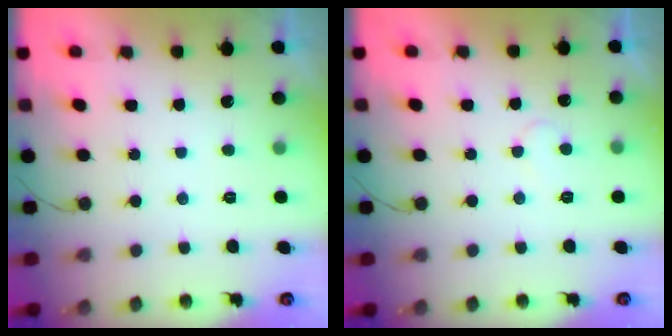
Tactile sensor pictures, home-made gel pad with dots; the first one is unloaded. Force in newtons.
{"total": 4.3, "press": 4.3, "slide": 0.2}